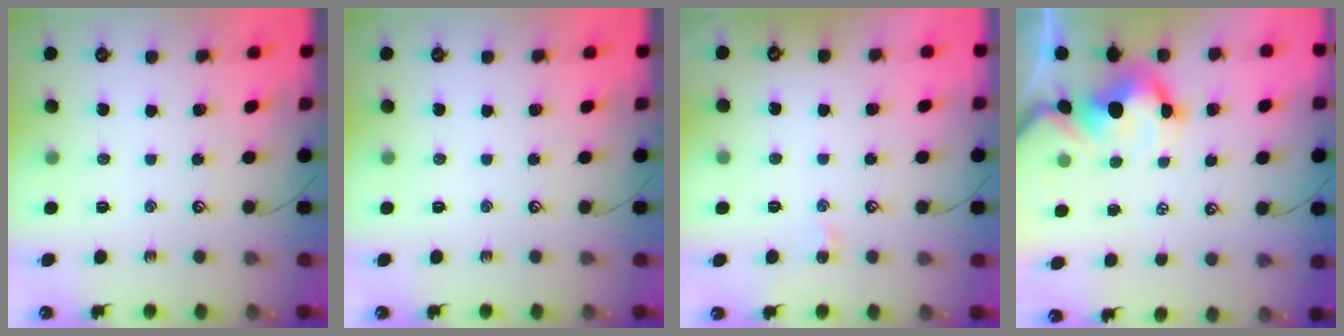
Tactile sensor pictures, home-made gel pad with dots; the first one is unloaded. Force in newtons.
{"total": 0.0}
{"total": 0.0}
{"total": 5.6, "press": 5.4, "slide": 1.7}